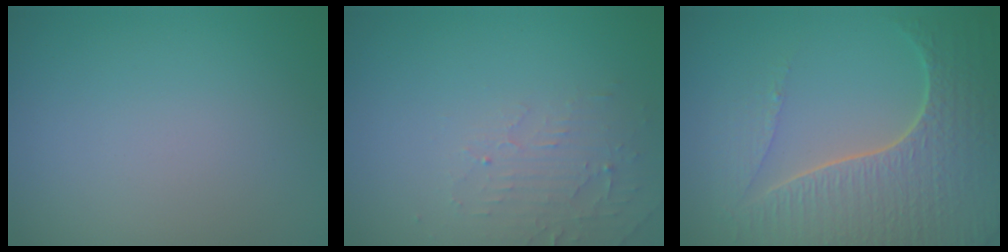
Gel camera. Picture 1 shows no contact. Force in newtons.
{"total": 2.4, "press": 2.3, "slide": 0.5}
{"total": 7.8, "press": 5.4, "slide": 5.7}